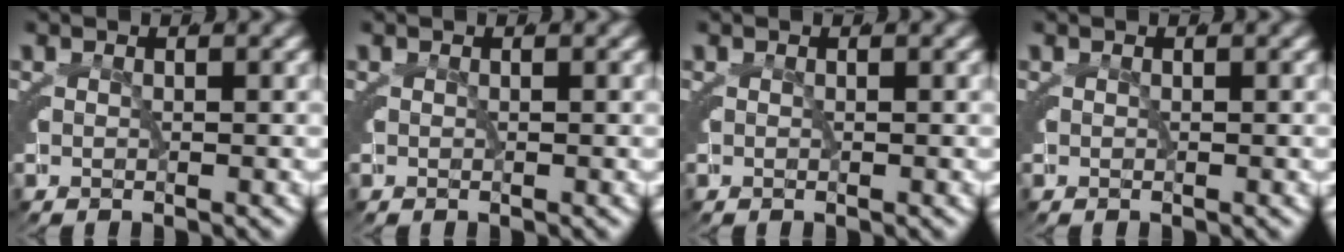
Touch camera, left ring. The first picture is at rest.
{"total": 0.0}
{"total": 0.0}
{"total": 0.0}